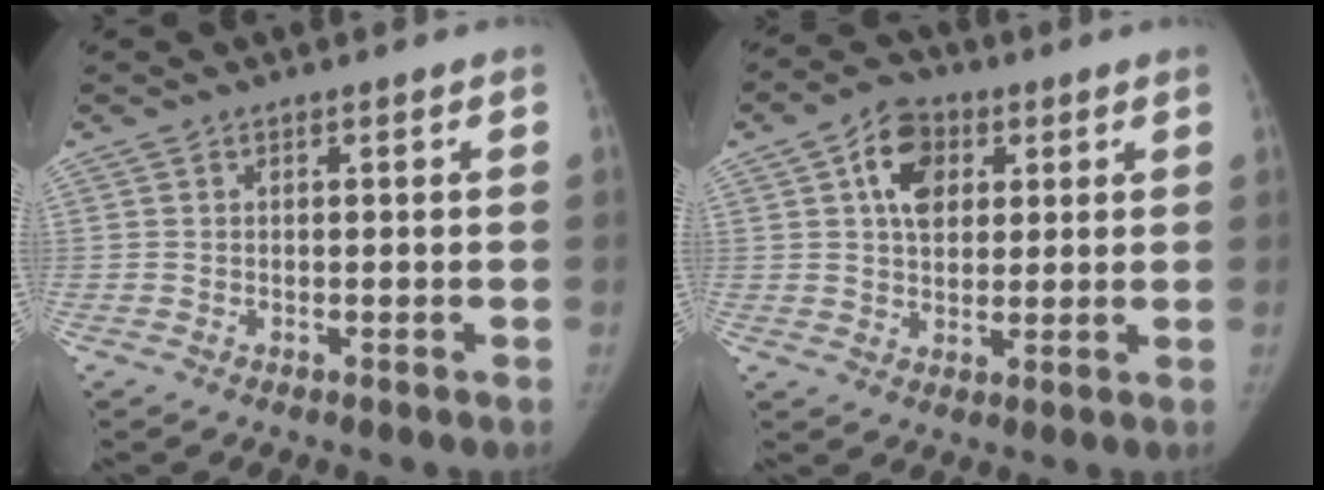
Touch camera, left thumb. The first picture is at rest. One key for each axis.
{"total": 9.4, "fx": 3.2, "fy": 6.6, "fz": 5.9, "tx": -0.071, "ty": -0.002, "tz": 0.049}